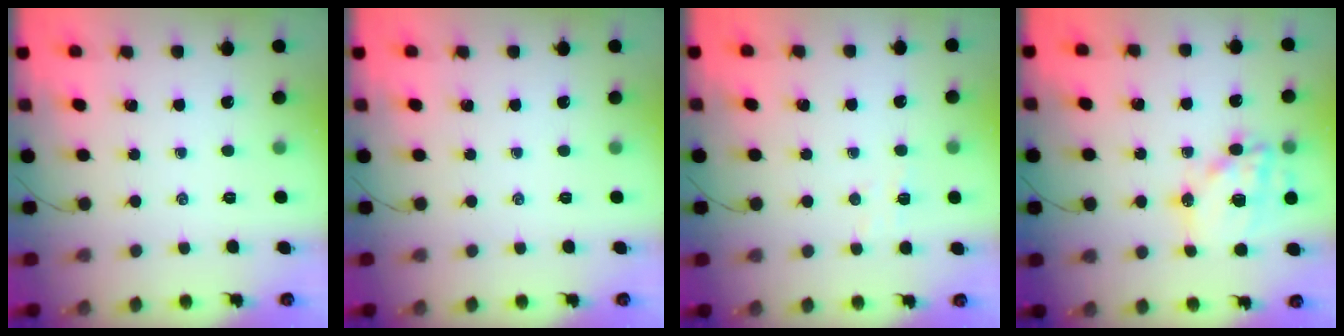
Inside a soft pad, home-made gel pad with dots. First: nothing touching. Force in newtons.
{"total": 0.0}
{"total": 3.5, "press": 3.4, "slide": 1.0}
{"total": 16.3, "press": 15.9, "slide": 3.8}